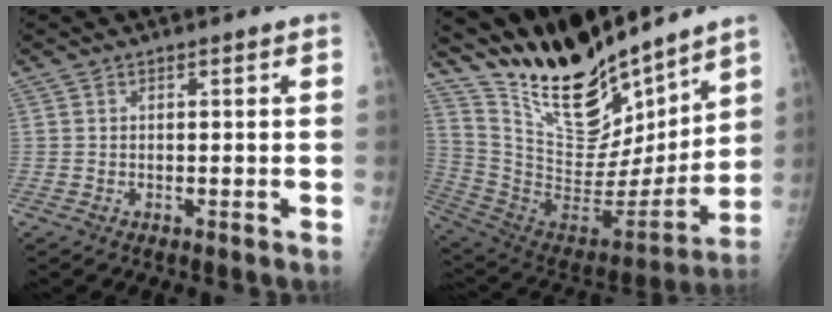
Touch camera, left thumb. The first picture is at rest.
{"total": 23.7, "force": [19.5, 8.1, 10.7], "torque": [-0.148, -0.101, 0.340]}